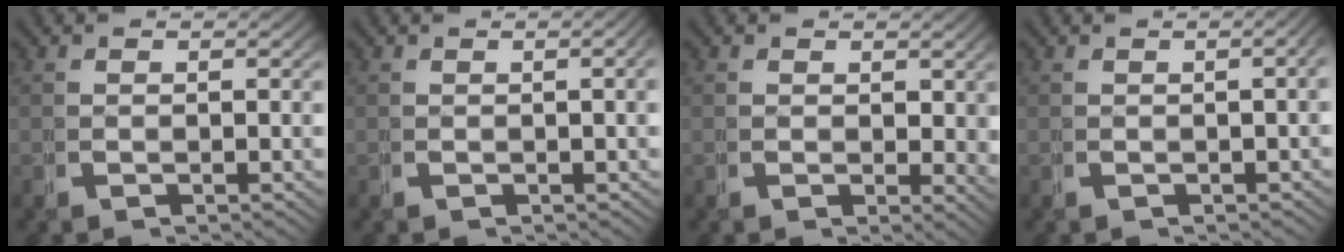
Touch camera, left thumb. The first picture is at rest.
{"total": 1.5, "force": [0.0, 0.3, 1.5], "torque": [-0.022, 0.004, 0.001]}
{"total": 2.0, "force": [0.8, 1.2, 1.3], "torque": [-0.010, -0.009, 0.015]}
{"total": 2.3, "force": [-0.4, 0.7, 2.2], "torque": [-0.028, 0.009, -0.006]}